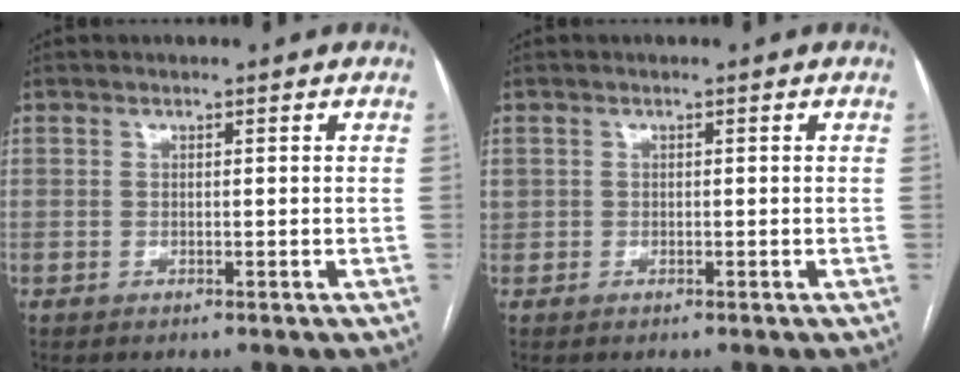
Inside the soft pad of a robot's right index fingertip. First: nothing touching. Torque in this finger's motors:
{"motor_torque": [-0.03, -0.04, -0.03, -0.01]}